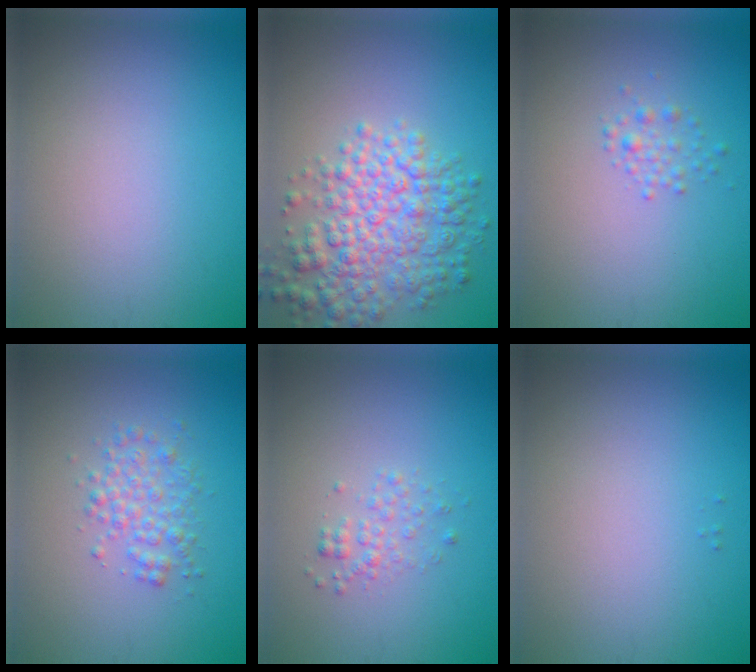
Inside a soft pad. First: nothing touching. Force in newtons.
{"total": 6.8, "press": 6.8, "slide": 0.2}
{"total": 1.3, "press": 1.3, "slide": 0.0}
{"total": 2.6, "press": 2.6, "slide": 0.0}
{"total": 1.4, "press": 1.4, "slide": 0.1}
{"total": 0.0}